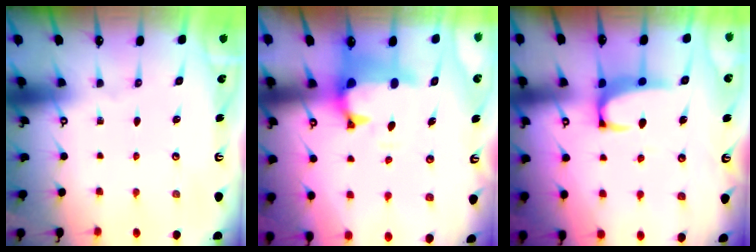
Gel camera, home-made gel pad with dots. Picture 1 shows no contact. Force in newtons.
{"total": 1.1, "press": 0.1, "slide": 1.1}
{"total": 2.7, "press": 2.5, "slide": 1.0}